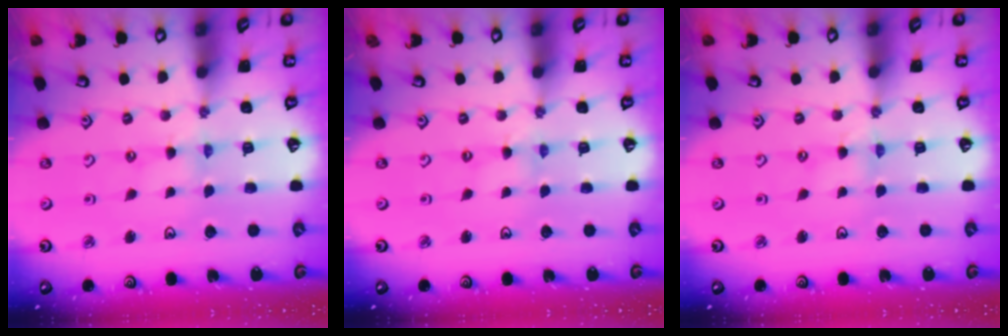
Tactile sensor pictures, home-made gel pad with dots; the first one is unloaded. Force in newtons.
{"total": 0.0}
{"total": 0.0}